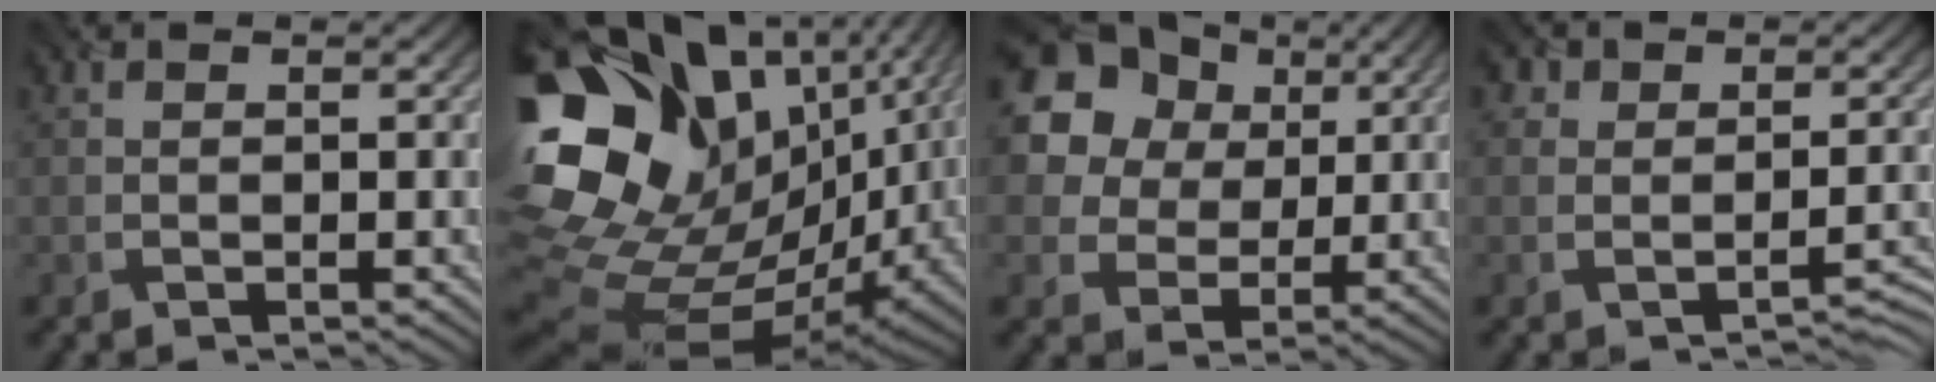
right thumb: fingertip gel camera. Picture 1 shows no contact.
{"total": 21.1, "force": [3.7, 15.3, 14.0], "torque": [-0.320, -0.007, 0.088]}
{"total": 21.1, "force": [8.9, 17.1, 8.5], "torque": [-0.247, 0.030, 0.161]}
{"total": 2.3, "force": [-0.4, 2.0, 1.2], "torque": [-0.007, -0.001, -0.012]}